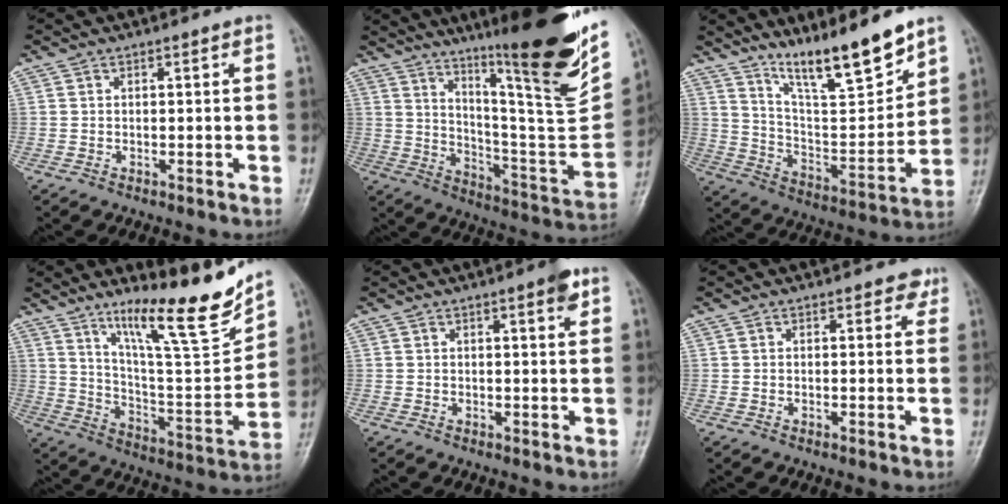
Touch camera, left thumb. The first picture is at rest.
{"total": 27.0, "force": [17.0, 3.6, 20.7], "torque": [-0.285, -0.089, 0.267]}
{"total": 15.3, "force": [11.8, 2.4, 9.4], "torque": [-0.130, -0.082, 0.214]}
{"total": 19.0, "force": [13.9, 2.8, 12.6], "torque": [-0.166, -0.093, 0.238]}
{"total": 2.9, "force": [1.6, 0.6, 2.3], "torque": [-0.026, -0.006, 0.018]}
{"total": 2.0, "force": [1.3, 1.3, 0.7], "torque": [0.016, -0.004, 0.008]}